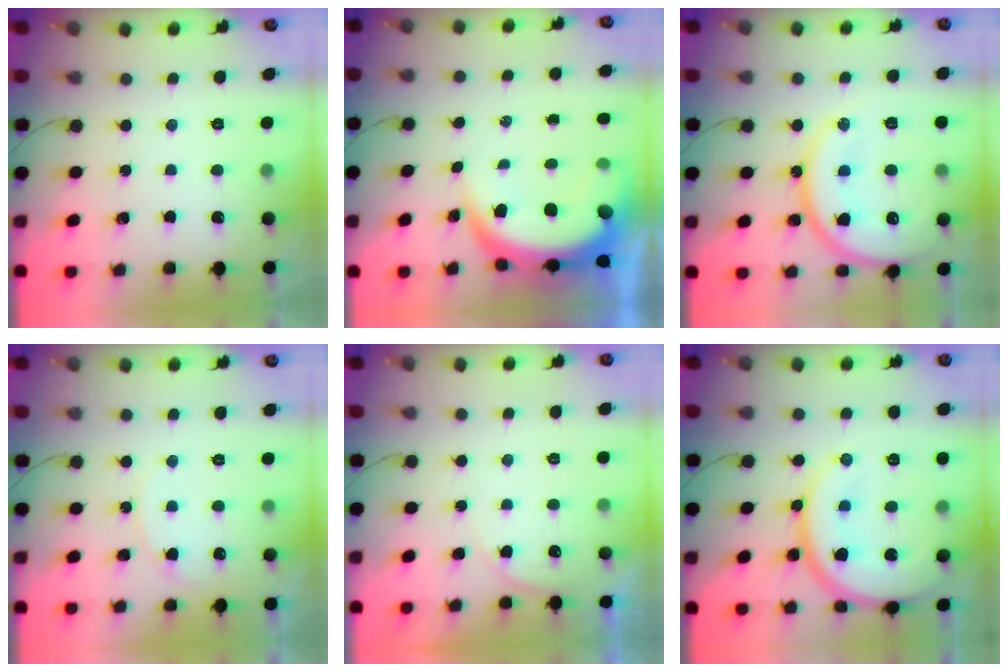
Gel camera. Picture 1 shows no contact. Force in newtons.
{"total": 9.1, "press": 9.1, "slide": 1.1}
{"total": 20.5, "press": 20.5, "slide": 1.8}
{"total": 4.7, "press": 4.6, "slide": 0.5}
{"total": 3.8, "press": 3.8, "slide": 0.3}
{"total": 18.4, "press": 18.3, "slide": 1.9}